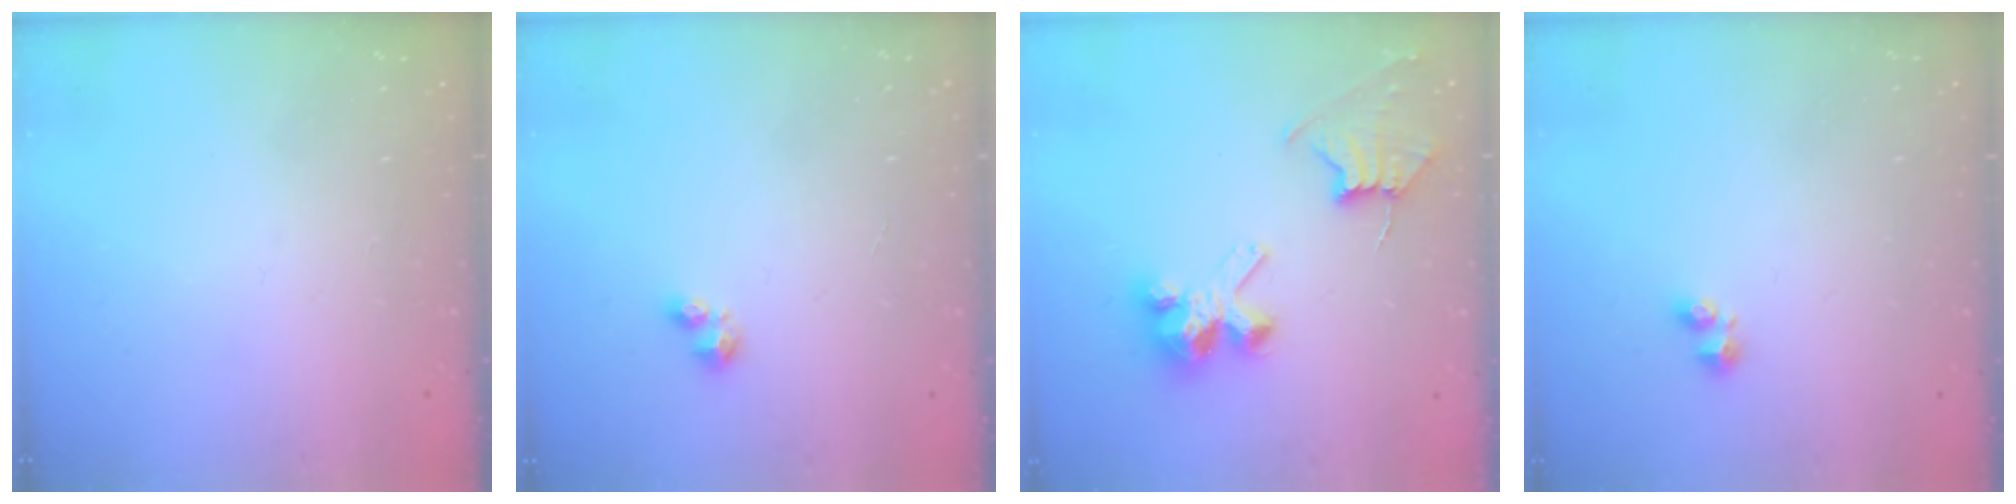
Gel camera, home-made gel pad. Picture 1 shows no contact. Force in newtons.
{"total": 2.5, "press": 2.5, "slide": 0.4}
{"total": 8.4, "press": 8.3, "slide": 0.7}
{"total": 2.2, "press": 2.2, "slide": 0.5}